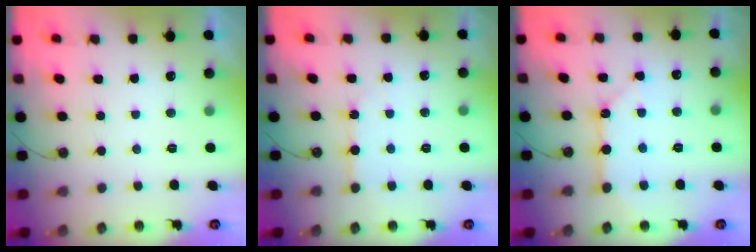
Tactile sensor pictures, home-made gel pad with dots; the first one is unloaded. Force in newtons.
{"total": 4.5, "press": 4.4, "slide": 0.6}
{"total": 9.3, "press": 9.3, "slide": 1.0}